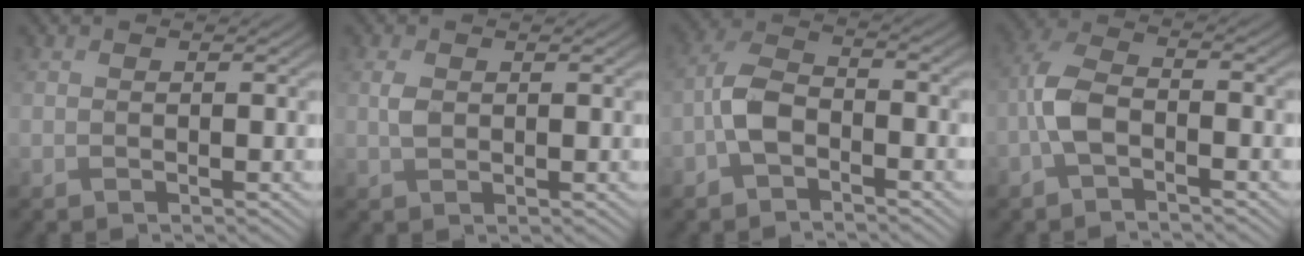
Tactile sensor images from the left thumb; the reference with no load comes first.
{"total": 1.6, "force": [0.9, 0.7, 1.1], "torque": [-0.028, 0.007, 0.019]}
{"total": 4.6, "force": [-2.0, 2.5, 3.3], "torque": [-0.064, 0.013, -0.055]}
{"total": 5.2, "force": [-1.8, 2.4, 4.3], "torque": [-0.096, 0.012, -0.049]}